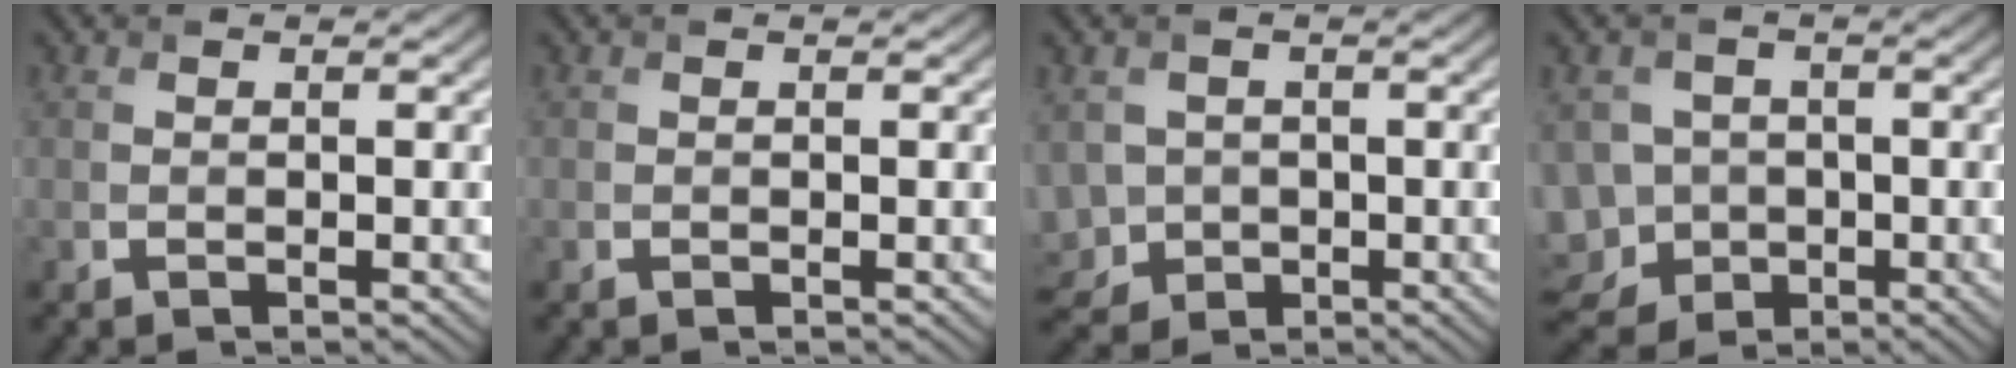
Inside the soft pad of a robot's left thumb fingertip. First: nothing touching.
{"total": 0.0}
{"total": 4.0, "force": [-1.1, 3.5, 1.6], "torque": [-0.045, -0.007, -0.031]}
{"total": 7.4, "force": [-3.4, 6.0, 2.6], "torque": [-0.061, -0.013, -0.075]}